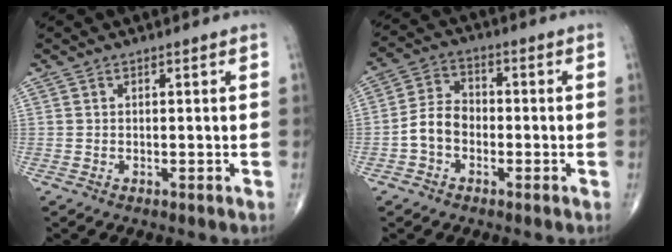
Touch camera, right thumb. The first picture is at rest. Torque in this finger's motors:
{"motor_torque": [-0.08, 0.19, 0.38, -0.14, 0.09]}